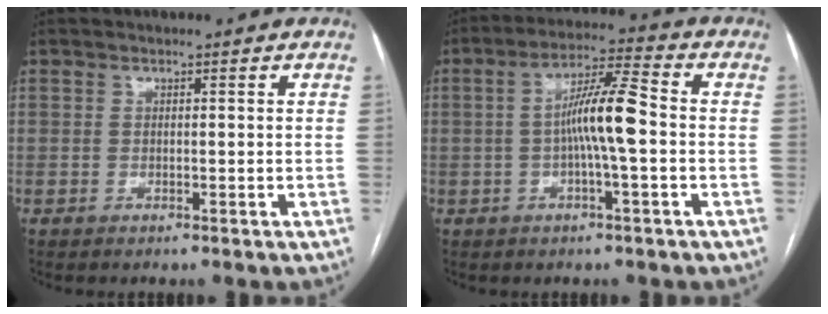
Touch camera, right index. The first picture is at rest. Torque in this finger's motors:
{"motor_torque": [1.47, -0.19, 0.50, 0.17]}